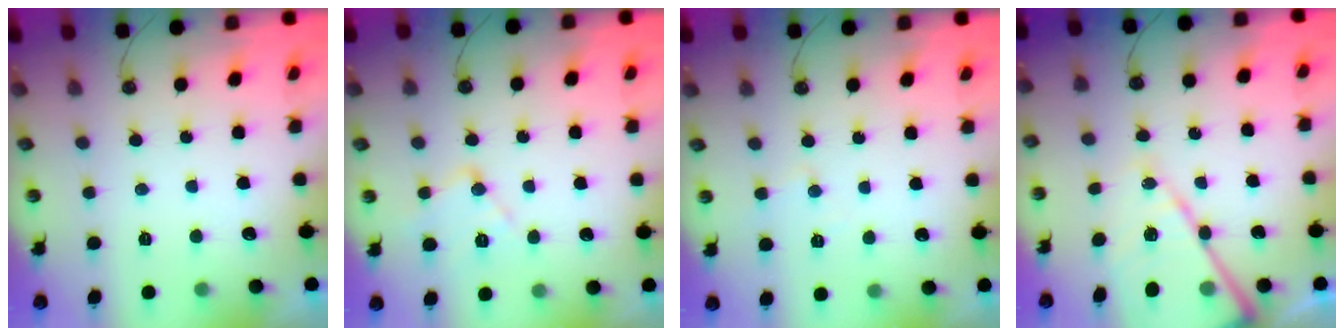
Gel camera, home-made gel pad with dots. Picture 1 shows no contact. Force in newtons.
{"total": 11.2, "press": 11.1, "slide": 0.8}
{"total": 4.4, "press": 4.3, "slide": 0.5}
{"total": 18.5, "press": 18.4, "slide": 1.8}